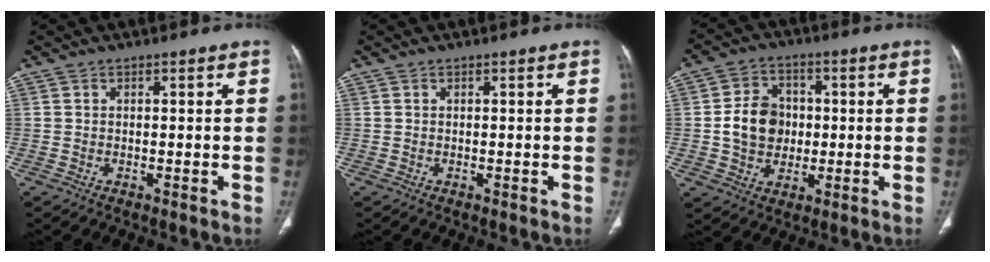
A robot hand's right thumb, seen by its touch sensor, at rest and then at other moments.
{"total": 0.0}
{"total": 10.0, "force": [-0.1, 8.3, 5.6], "torque": [-0.071, 0.011, -0.002]}